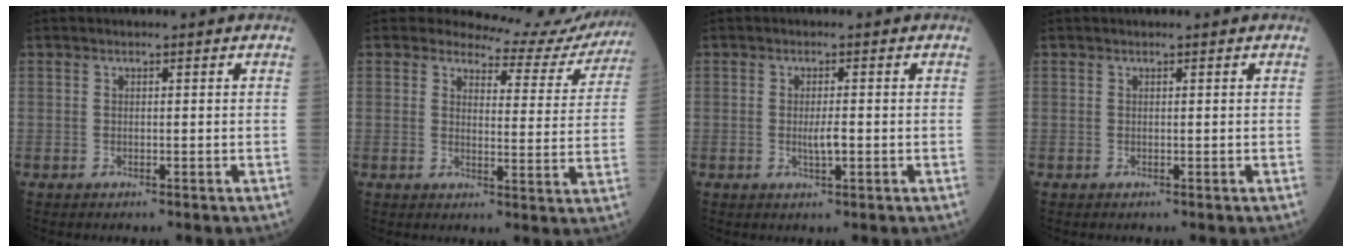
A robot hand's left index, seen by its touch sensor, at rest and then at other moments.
{"total": 12.2, "force": [11.9, 2.6, 0.1], "torque": [0.022, -0.060, 0.114]}
{"total": 2.1, "force": [-0.5, 0.3, 2.0], "torque": [-0.038, -0.005, -0.009]}
{"total": 0.0}